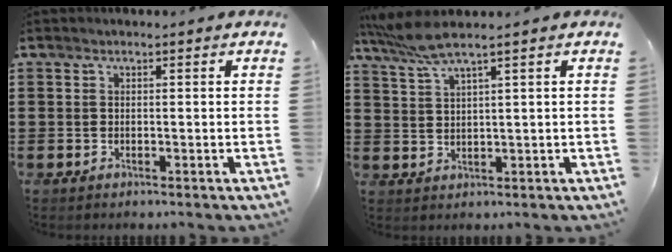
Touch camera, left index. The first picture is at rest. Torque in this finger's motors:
{"motor_torque": [0.92, -0.86, 0.12, 0.09]}